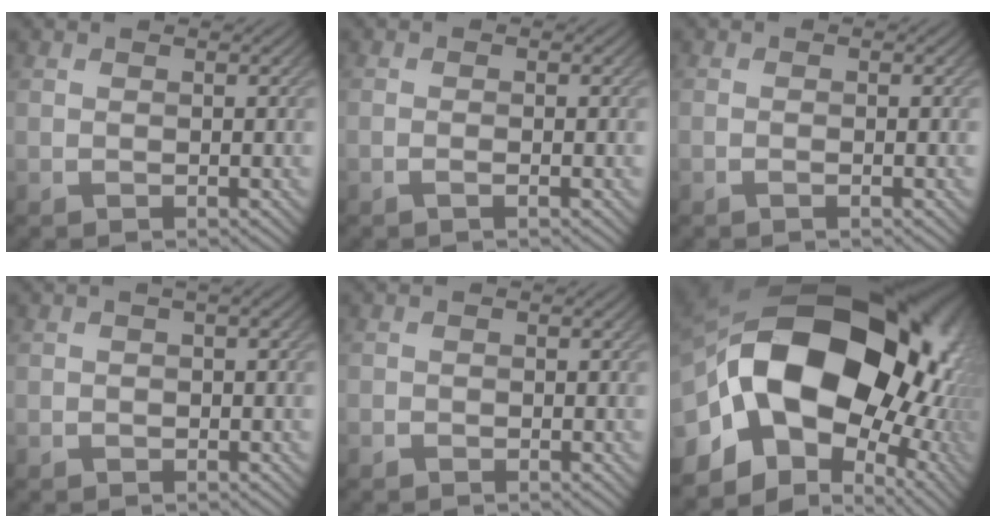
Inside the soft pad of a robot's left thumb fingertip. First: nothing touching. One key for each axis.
{"total": 1.0, "fx": -0.4, "fy": 0.1, "fz": 0.8, "tx": -0.016, "ty": 0.001, "tz": -0.011}
{"total": 0.7, "fx": -0.4, "fy": 0.1, "fz": 0.5, "tx": -0.010, "ty": -0.001, "tz": -0.007}
{"total": 1.3, "fx": -0.1, "fy": 0.6, "fz": 1.2, "tx": -0.019, "ty": 0.001, "tz": -0.001}
{"total": 0.9, "fx": -0.7, "fy": 0.5, "fz": 0.2, "tx": -0.004, "ty": -0.001, "tz": -0.014}
{"total": 22.9, "fx": -0.3, "fy": 15.9, "fz": 16.4, "tx": -0.321, "ty": -0.028, "tz": 0.018}